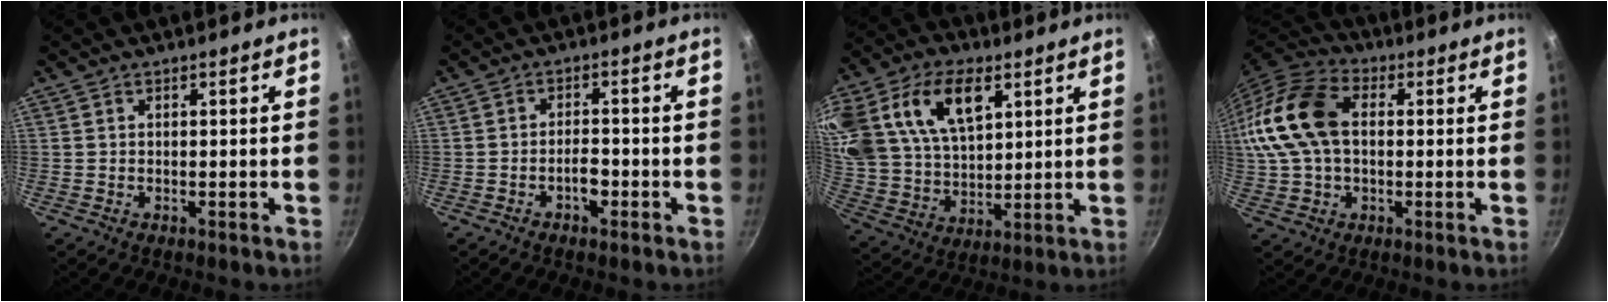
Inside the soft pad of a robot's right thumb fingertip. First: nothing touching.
{"total": 3.2, "force": [-1.6, 1.5, 2.4], "torque": [-0.027, 0.018, -0.026]}
{"total": 24.0, "force": [9.9, 14.8, 16.2], "torque": [-0.338, 0.011, 0.188]}
{"total": 17.8, "force": [2.0, 11.7, 13.2], "torque": [-0.269, 0.035, 0.025]}